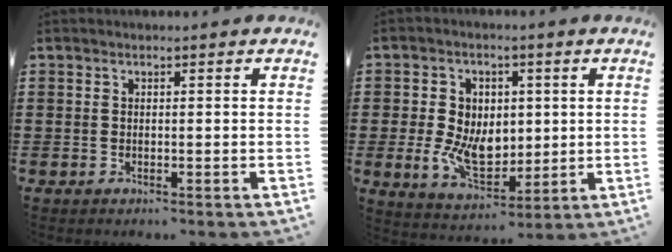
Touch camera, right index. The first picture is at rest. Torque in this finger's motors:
{"motor_torque": [2.14, 0.00, 0.45, 0.21]}